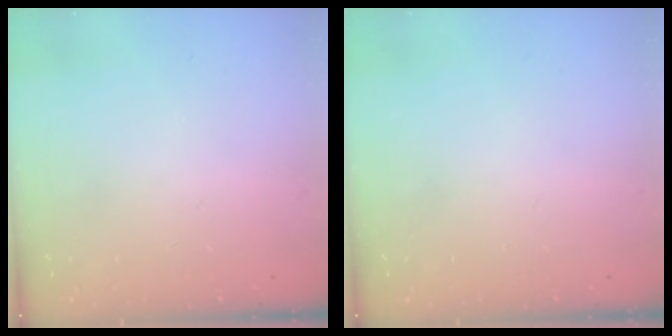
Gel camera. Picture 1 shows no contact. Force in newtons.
{"total": 0.0}